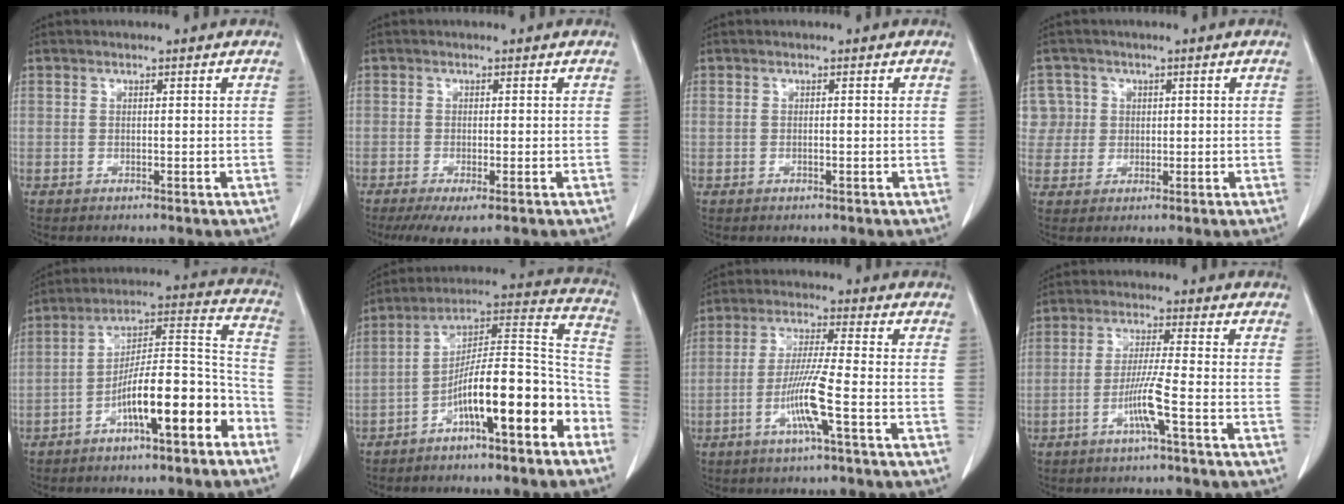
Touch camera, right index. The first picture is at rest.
{"total": 3.8, "force": [-2.1, 0.9, 3.1], "torque": [-0.048, -0.012, -0.029]}
{"total": 0.0}
{"total": 5.1, "force": [1.4, 4.9, -0.2], "torque": [0.022, 0.016, 0.030]}
{"total": 14.1, "force": [-7.3, 2.6, 11.8], "torque": [-0.182, 0.033, -0.115]}
{"total": 15.5, "force": [-7.8, 2.7, 13.1], "torque": [-0.202, 0.045, -0.122]}
{"total": 7.8, "force": [-2.8, -0.7, 7.2], "torque": [-0.143, -0.009, -0.057]}
{"total": 5.5, "force": [-2.2, -0.9, 4.9], "torque": [-0.097, -0.006, -0.047]}